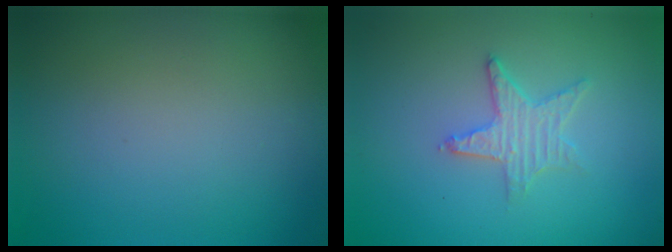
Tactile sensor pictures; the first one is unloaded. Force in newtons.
{"total": 2.7, "press": 2.6, "slide": 0.5}